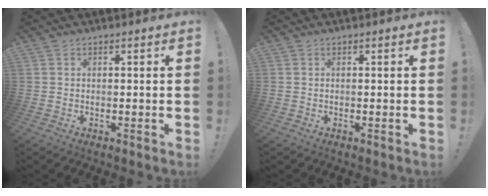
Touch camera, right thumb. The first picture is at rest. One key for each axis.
{"total": 0.0}